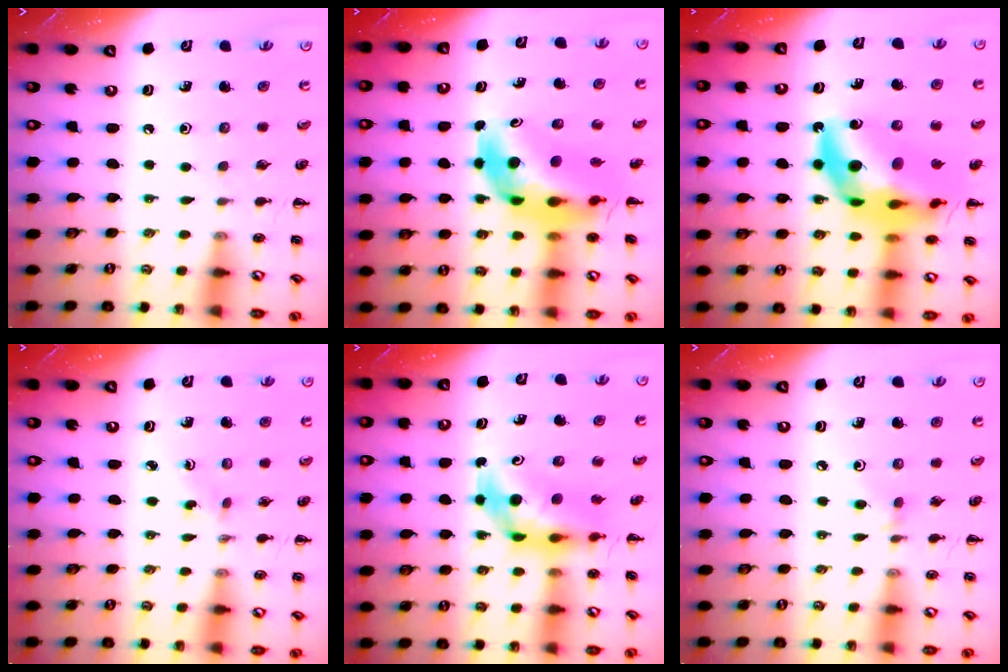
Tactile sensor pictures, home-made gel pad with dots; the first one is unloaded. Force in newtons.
{"total": 11.2, "press": 10.6, "slide": 3.6}
{"total": 22.4, "press": 21.7, "slide": 5.5}
{"total": 1.8, "press": 1.6, "slide": 0.7}
{"total": 6.3, "press": 6.1, "slide": 1.4}
{"total": 4.4, "press": 4.2, "slide": 1.5}